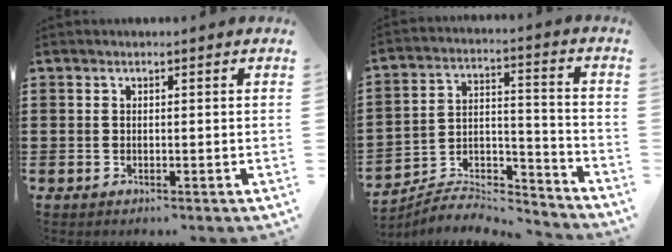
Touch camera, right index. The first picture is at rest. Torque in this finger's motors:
{"motor_torque": [0.02, -0.62, -0.05, -0.12]}